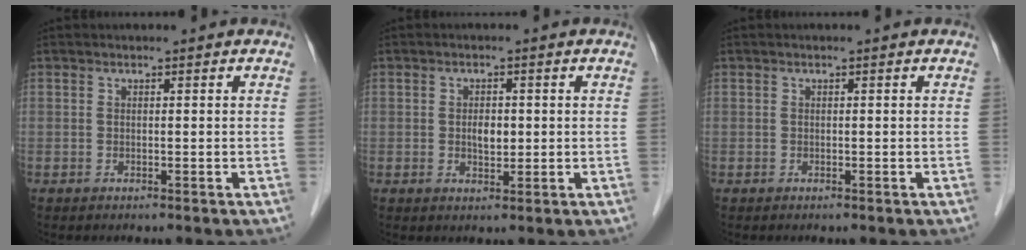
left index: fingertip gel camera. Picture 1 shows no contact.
{"total": 2.4, "force": [0.1, 1.4, 2.0], "torque": [-0.036, 0.000, 0.002]}
{"total": 0.0}